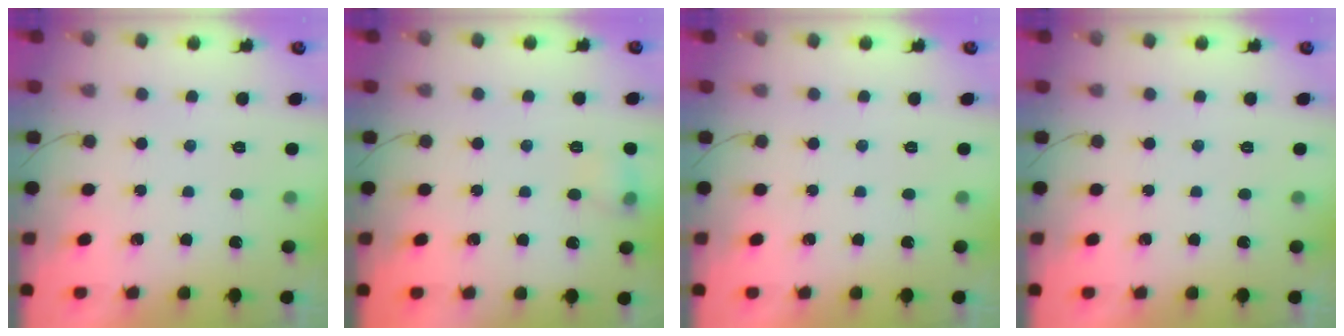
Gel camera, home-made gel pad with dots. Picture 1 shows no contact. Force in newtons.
{"total": 7.0, "press": 6.8, "slide": 1.9}
{"total": 0.0}
{"total": 0.0}